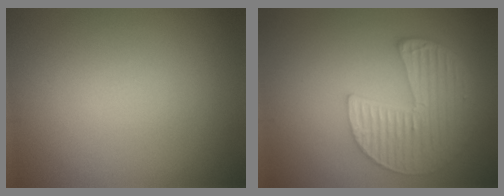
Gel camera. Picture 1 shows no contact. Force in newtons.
{"total": 5.8, "press": 4.5, "slide": 3.6}